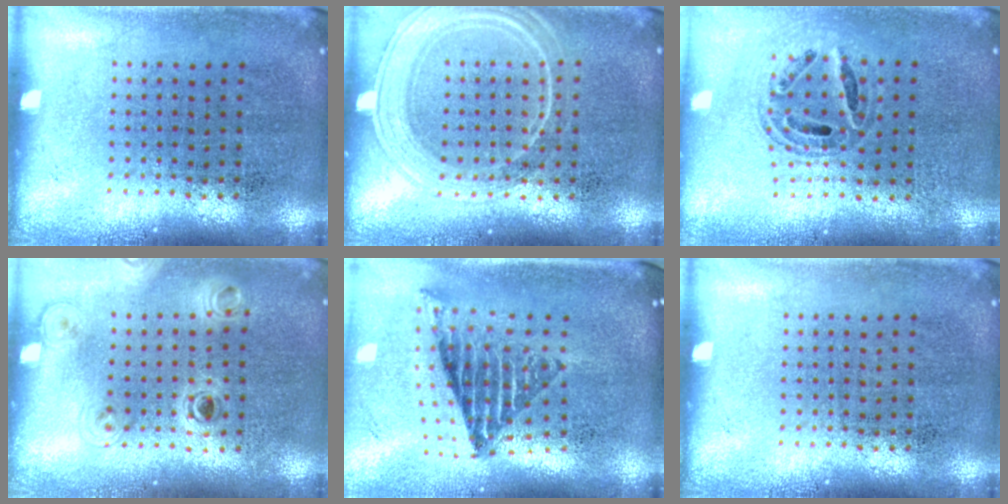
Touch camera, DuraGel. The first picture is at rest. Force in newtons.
{"total": 3.1, "press": 3.1, "slide": 0.5}
{"total": 0.7, "press": 0.7, "slide": 0.2}
{"total": 1.2, "press": 1.2, "slide": 0.5}
{"total": 1.7, "press": 1.4, "slide": 1.1}
{"total": 0.0}